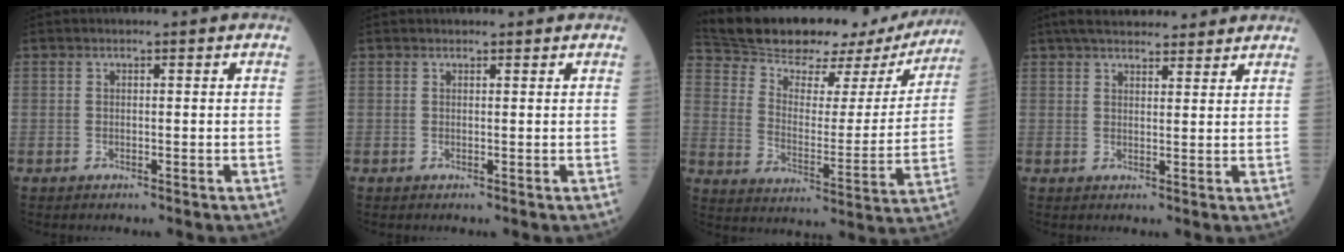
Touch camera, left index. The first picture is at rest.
{"total": 1.2, "force": [1.1, 0.4, 0.2], "torque": [-0.010, 0.009, 0.012]}
{"total": 24.4, "force": [21.3, 7.3, 9.3], "torque": [-0.153, -0.007, 0.288]}
{"total": 12.0, "force": [10.4, 2.9, 5.2], "torque": [-0.068, 0.031, 0.140]}